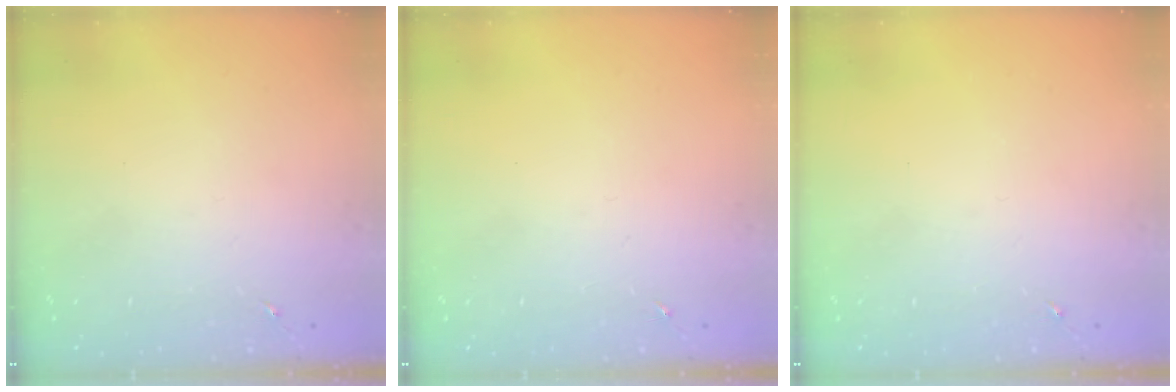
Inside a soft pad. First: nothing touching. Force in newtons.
{"total": 0.0}
{"total": 0.0}